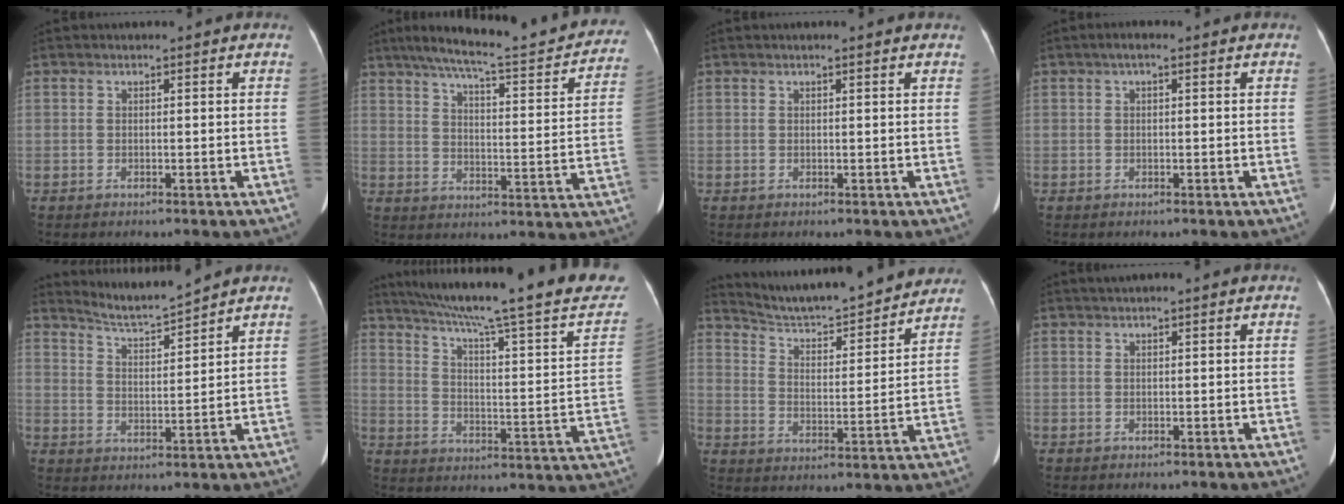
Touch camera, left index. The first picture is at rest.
{"total": 24.0, "force": [20.8, 2.6, 11.7], "torque": [-0.172, -0.028, 0.263]}
{"total": 2.3, "force": [1.9, 0.0, 1.2], "torque": [-0.014, 0.020, 0.025]}
{"total": 1.7, "force": [0.8, 0.5, 1.4], "torque": [-0.025, 0.012, 0.010]}
{"total": 6.1, "force": [5.9, -1.4, 0.7], "torque": [-0.021, -0.010, 0.118]}
{"total": 30.6, "force": [25.2, 2.2, 17.1], "torque": [-0.247, -0.042, 0.324]}
{"total": 18.7, "force": [17.5, 2.0, 6.4], "torque": [-0.103, -0.004, 0.256]}
{"total": 1.6, "force": [1.3, 0.0, 1.0], "torque": [-0.014, 0.017, 0.024]}